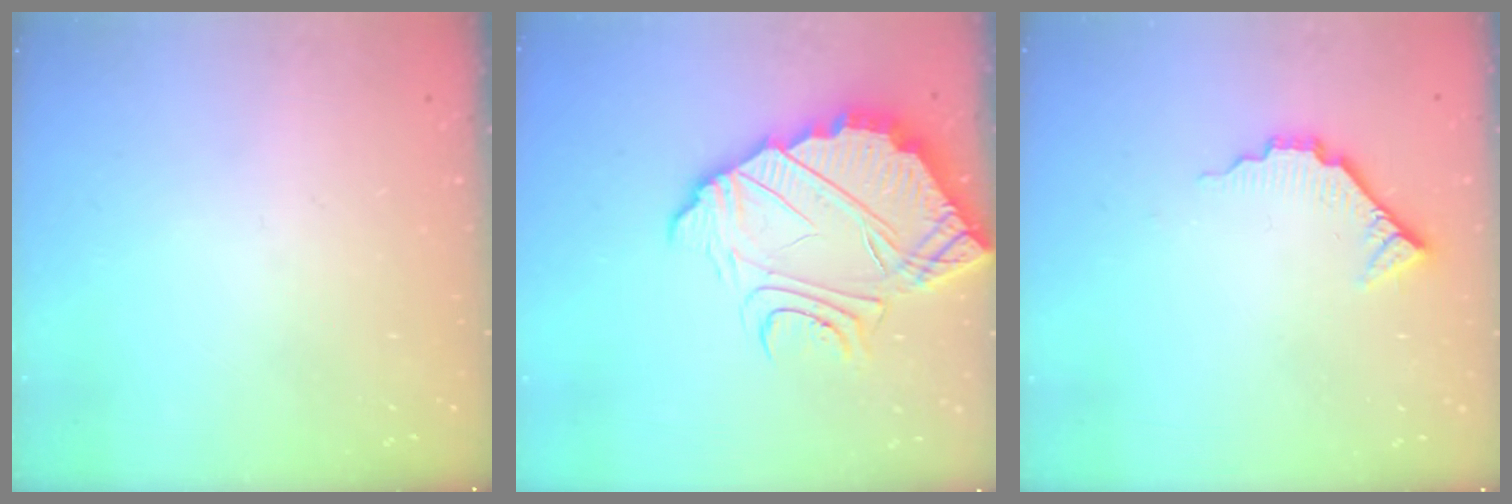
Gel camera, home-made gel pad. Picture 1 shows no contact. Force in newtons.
{"total": 10.2, "press": 10.1, "slide": 0.7}
{"total": 6.1, "press": 6.1, "slide": 0.6}